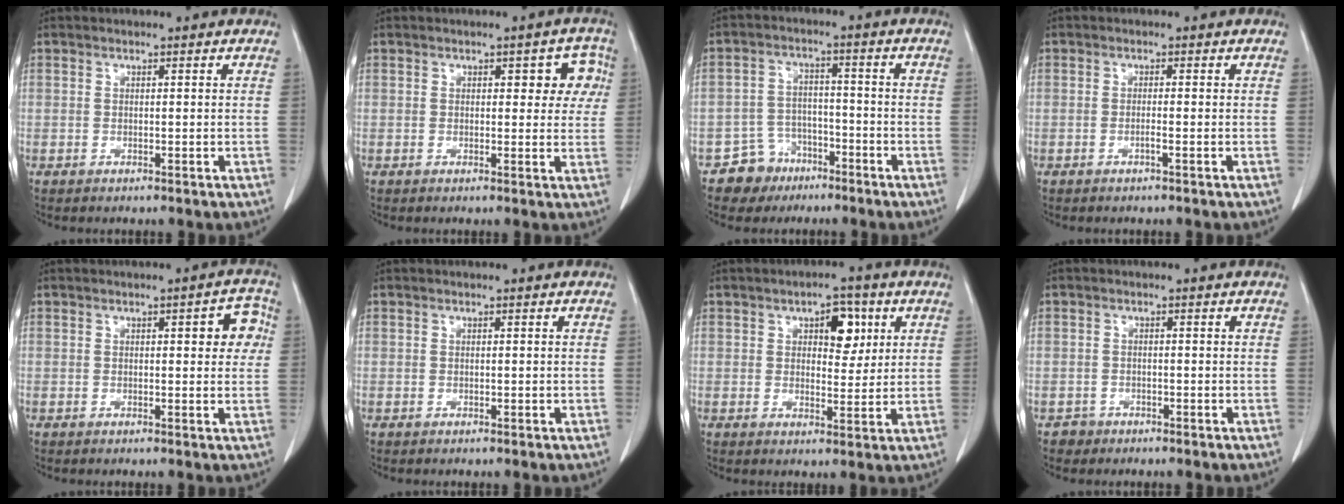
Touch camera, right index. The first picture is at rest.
{"total": 4.9, "force": [1.5, 2.5, 3.9], "torque": [-0.027, 0.018, 0.014]}
{"total": 6.0, "force": [-3.9, 4.6, 0.2], "torque": [0.004, 0.014, -0.062]}
{"total": 0.9, "force": [-0.4, -0.1, 0.8], "torque": [-0.014, 0.001, -0.008]}
{"total": 4.5, "force": [1.0, 1.6, 4.2], "torque": [-0.039, 0.012, 0.006]}
{"total": 0.0}
{"total": 5.9, "force": [2.4, 2.9, 4.6], "torque": [-0.060, 0.009, 0.035]}
{"total": 1.8, "force": [-1.0, 1.4, -0.4], "torque": [0.003, 0.010, -0.020]}